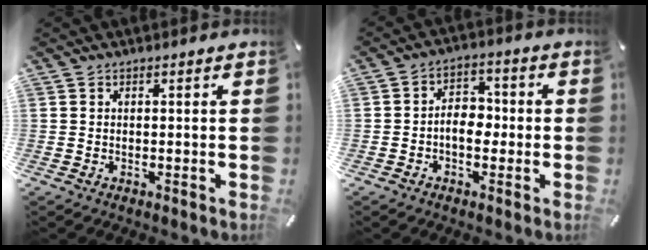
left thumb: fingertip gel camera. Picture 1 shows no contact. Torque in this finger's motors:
{"motor_torque": [-0.38, 0.67, 0.20, -0.05, 0.02]}